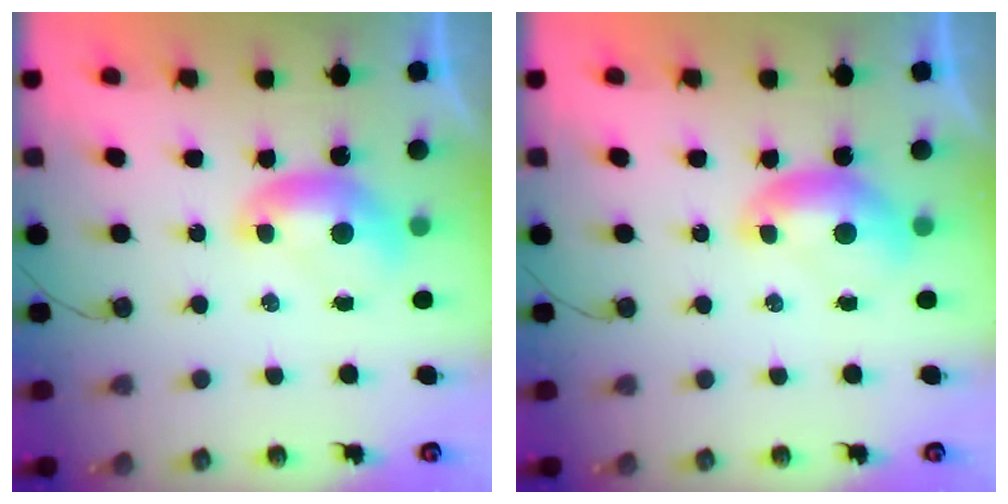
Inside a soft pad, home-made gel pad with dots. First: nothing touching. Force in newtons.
{"total": 0.0}